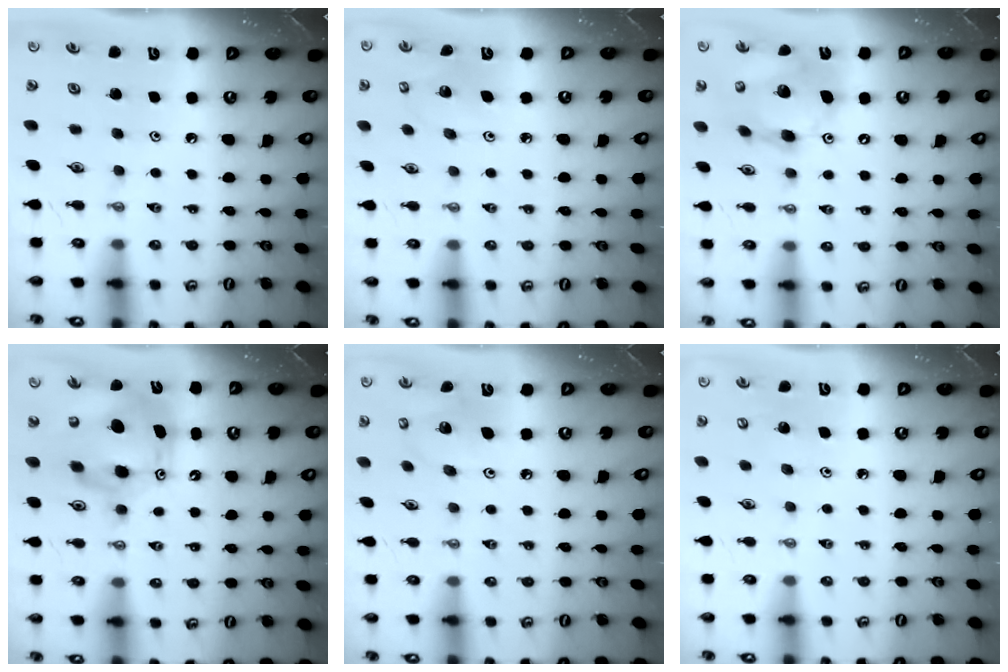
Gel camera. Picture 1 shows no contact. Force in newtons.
{"total": 3.3, "press": 3.3, "slide": 0.2}
{"total": 14.4, "press": 14.2, "slide": 2.7}
{"total": 13.7, "press": 13.7, "slide": 1.1}
{"total": 8.2, "press": 7.8, "slide": 2.5}
{"total": 6.3, "press": 6.2, "slide": 1.0}